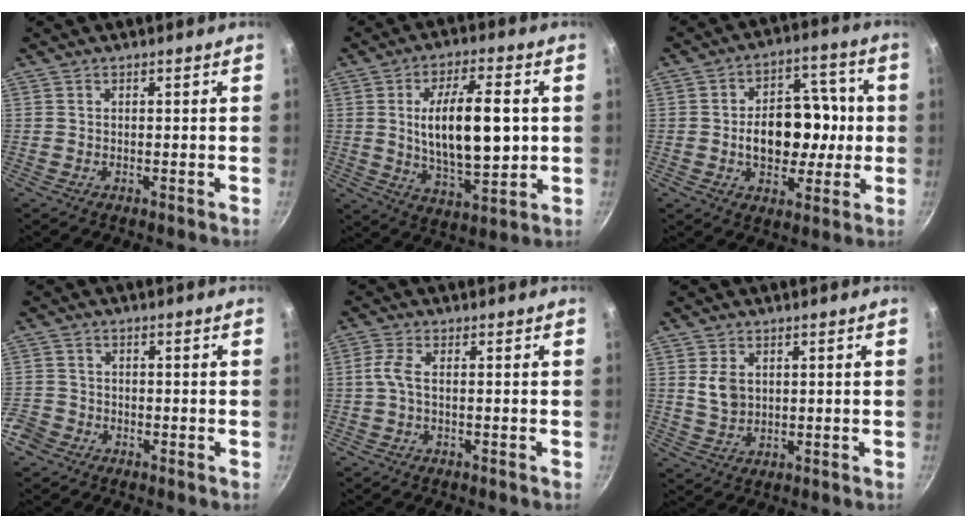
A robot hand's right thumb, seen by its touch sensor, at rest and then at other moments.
{"total": 16.2, "force": [1.6, 6.8, 14.6], "torque": [-0.226, -0.009, 0.032]}
{"total": 14.9, "force": [-0.7, 10.2, 10.9], "torque": [-0.117, 0.033, -0.005]}
{"total": 3.6, "force": [-2.3, 2.7, 0.5], "torque": [0.003, 0.013, -0.050]}
{"total": 3.1, "force": [-0.2, 1.2, 2.9], "torque": [-0.073, 0.003, -0.010]}
{"total": 4.4, "force": [1.1, 3.3, 2.8], "torque": [-0.039, -0.008, 0.027]}